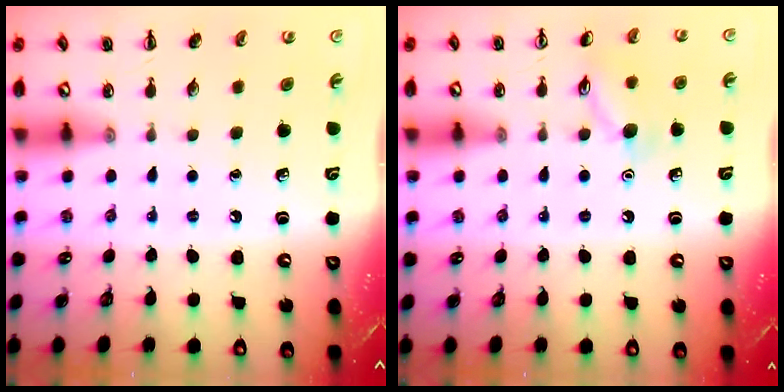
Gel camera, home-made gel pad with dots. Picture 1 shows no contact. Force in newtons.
{"total": 9.1, "press": 9.1, "slide": 0.6}